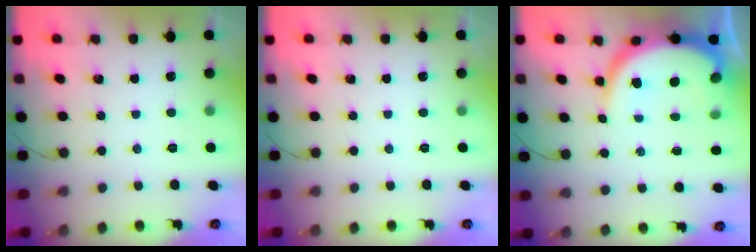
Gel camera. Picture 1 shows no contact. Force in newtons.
{"total": 0.0}
{"total": 10.5, "press": 10.5, "slide": 1.2}